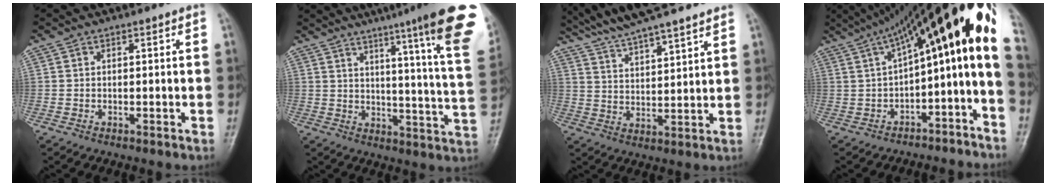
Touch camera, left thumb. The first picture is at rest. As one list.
[{"total": 23.1, "force": [14.4, 0.9, 18.0], "torque": [-0.218, -0.078, 0.175]}, {"total": 15.2, "force": [13.1, 2.0, 7.4], "torque": [-0.108, -0.035, 0.222]}, {"total": 19.5, "force": [-0.2, 6.1, 18.6], "torque": [-0.241, 0.102, 0.004]}]